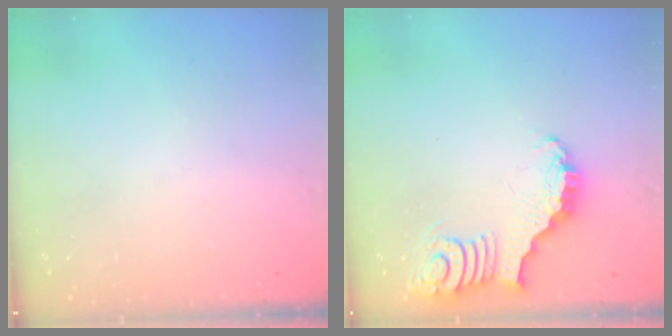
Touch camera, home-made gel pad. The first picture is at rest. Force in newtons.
{"total": 3.8, "press": 3.7, "slide": 0.6}